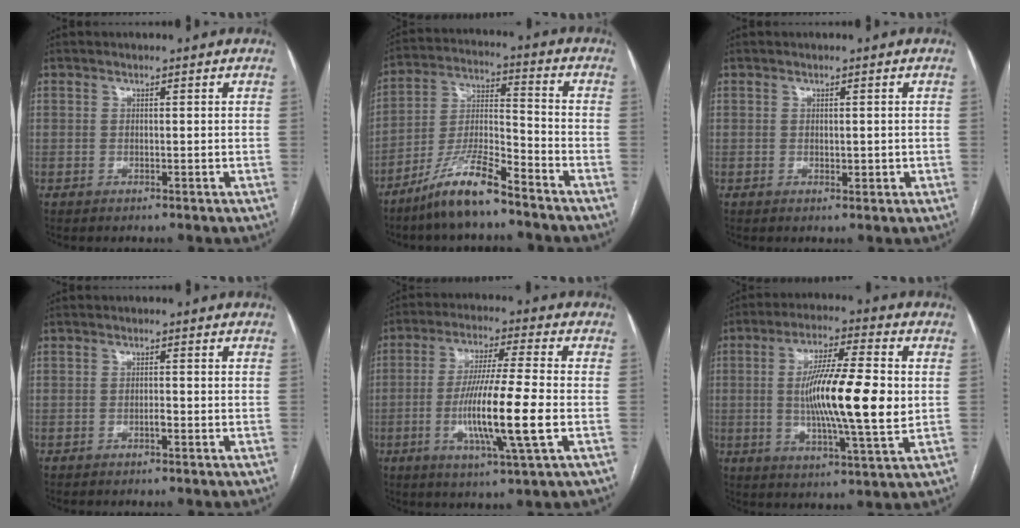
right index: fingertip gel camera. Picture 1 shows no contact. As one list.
[{"total": 11.0, "force": [-8.3, 1.3, 7.1], "torque": [-0.144, -0.009, -0.159]}, {"total": 1.4, "force": [-0.1, 0.7, 1.3], "torque": [-0.019, -0.003, 0.002]}, {"total": 1.0, "force": [-0.5, 0.2, 0.9], "torque": [-0.017, 0.001, -0.009]}, {"total": 13.4, "force": [-2.9, 0.1, 13.0], "torque": [-0.247, -0.015, -0.058]}, {"total": 15.3, "force": [0.4, 1.7, 15.2], "torque": [-0.266, -0.003, 0.001]}]